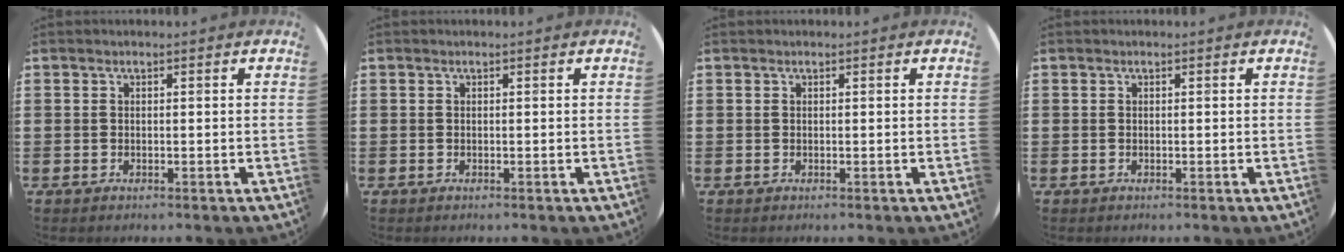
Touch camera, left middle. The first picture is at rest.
{"total": 0.0}
{"total": 0.0}
{"total": 0.0}